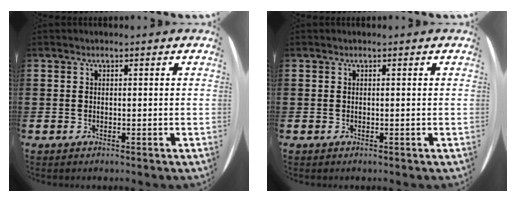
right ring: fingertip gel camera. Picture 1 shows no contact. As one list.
[{"total": 0.0}]